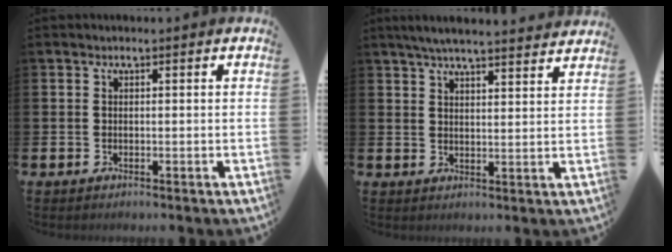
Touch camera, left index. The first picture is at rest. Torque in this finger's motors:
{"motor_torque": [0.74, -0.93, 0.13, 0.11]}